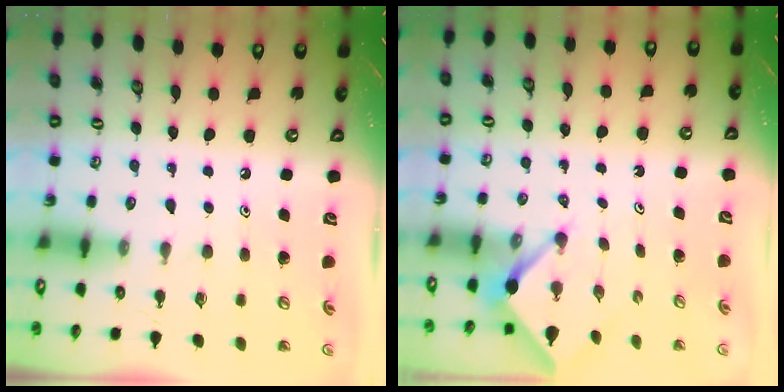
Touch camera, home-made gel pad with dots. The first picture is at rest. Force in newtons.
{"total": 2.6, "press": 2.6, "slide": 0.2}